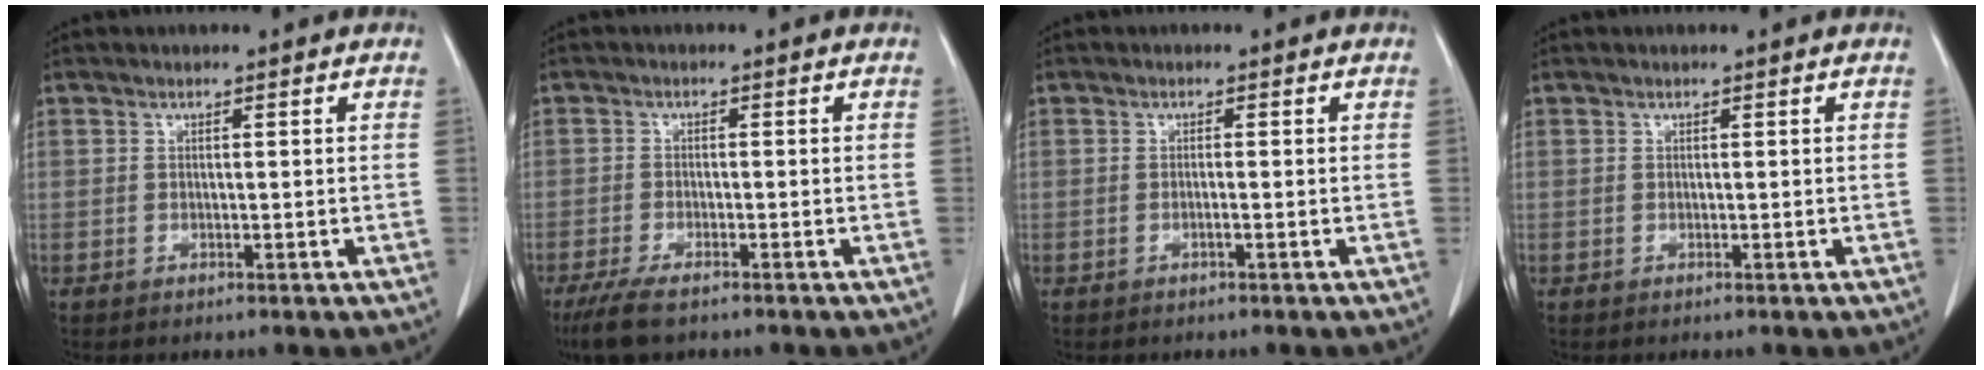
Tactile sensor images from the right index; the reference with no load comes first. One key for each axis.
{"total": 5.6, "fx": -4.1, "fy": 1.1, "fz": 3.6, "tx": -0.070, "ty": -0.015, "tz": -0.068}
{"total": 0.6, "fx": -0.3, "fy": -0.1, "fz": 0.5, "tx": -0.009, "ty": 0.001, "tz": -0.005}
{"total": 0.0}